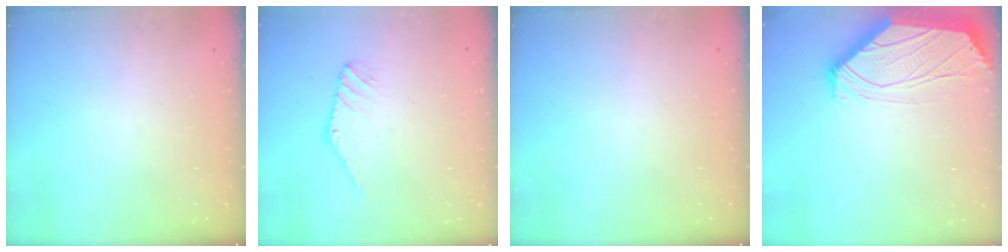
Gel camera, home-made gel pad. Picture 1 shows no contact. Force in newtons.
{"total": 1.3, "press": 1.3, "slide": 0.1}
{"total": 0.0}
{"total": 1.1, "press": 1.0, "slide": 0.6}